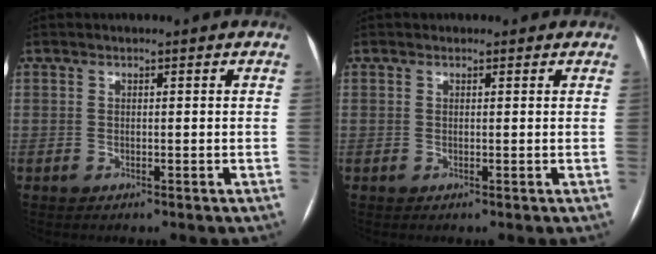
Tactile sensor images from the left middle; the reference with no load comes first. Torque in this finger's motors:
{"motor_torque": [-0.02, 0.02, -0.01, 0.02]}